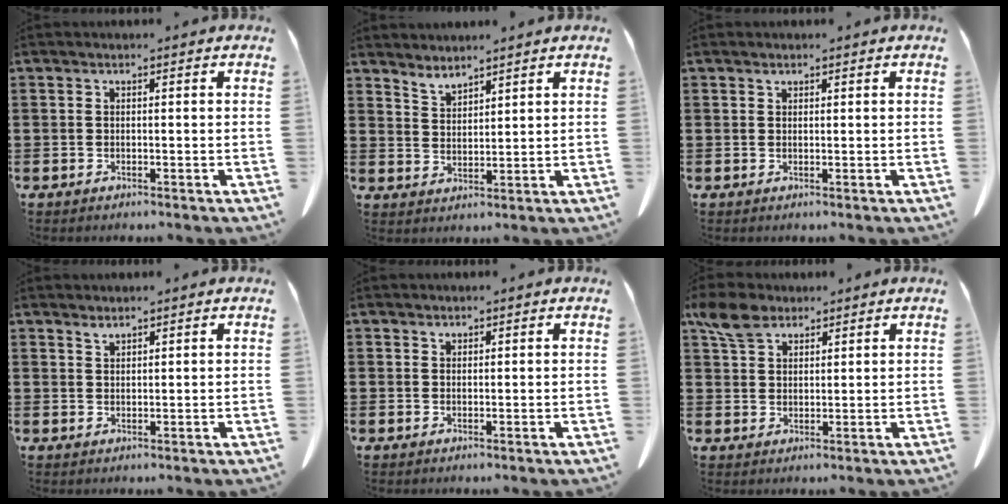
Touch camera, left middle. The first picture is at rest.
{"total": 3.0, "force": [3.0, 0.2, 0.1], "torque": [-0.010, -0.012, 0.058]}
{"total": 0.7, "force": [0.6, 0.2, 0.1], "torque": [-0.004, -0.002, 0.014]}
{"total": 1.5, "force": [1.4, 0.2, 0.4], "torque": [-0.010, -0.002, 0.027]}
{"total": 0.9, "force": [0.8, 0.3, 0.2], "torque": [-0.006, -0.002, 0.017]}
{"total": 5.8, "force": [4.1, 3.4, 2.3], "torque": [-0.054, 0.001, 0.078]}